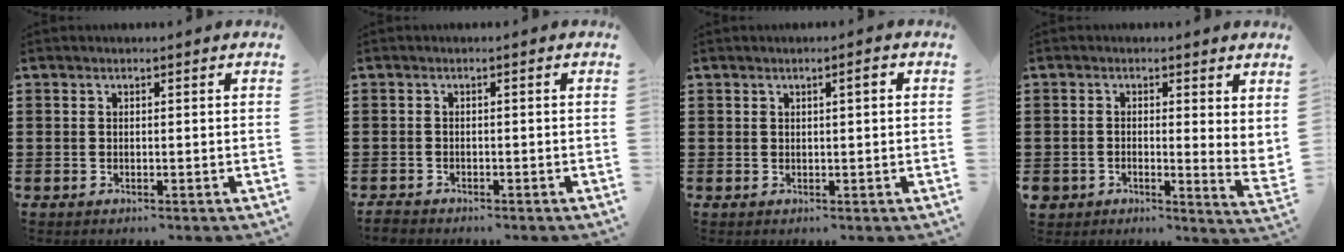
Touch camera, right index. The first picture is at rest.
{"total": 1.4, "force": [-1.3, 0.3, 0.0], "torque": [-0.005, 0.001, -0.029]}
{"total": 1.5, "force": [0.5, 0.2, 1.5], "torque": [-0.028, 0.004, 0.006]}
{"total": 1.8, "force": [0.4, 1.6, 0.9], "torque": [-0.020, -0.004, 0.004]}